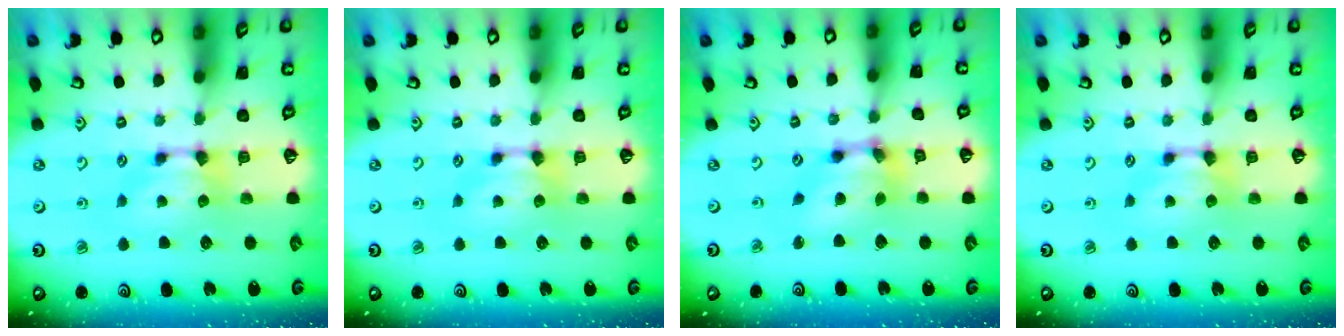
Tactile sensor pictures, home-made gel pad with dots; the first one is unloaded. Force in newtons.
{"total": 0.0}
{"total": 6.3, "press": 5.9, "slide": 2.2}
{"total": 0.0}